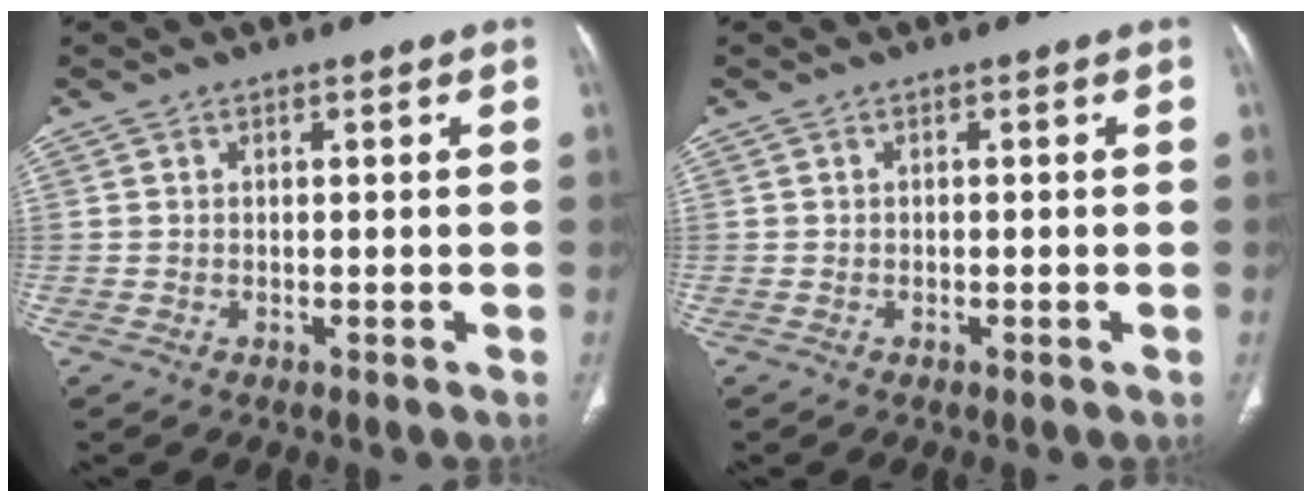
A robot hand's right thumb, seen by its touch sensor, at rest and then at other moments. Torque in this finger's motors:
{"motor_torque": [-0.14, 0.24, -0.27, 0.26, 0.03]}